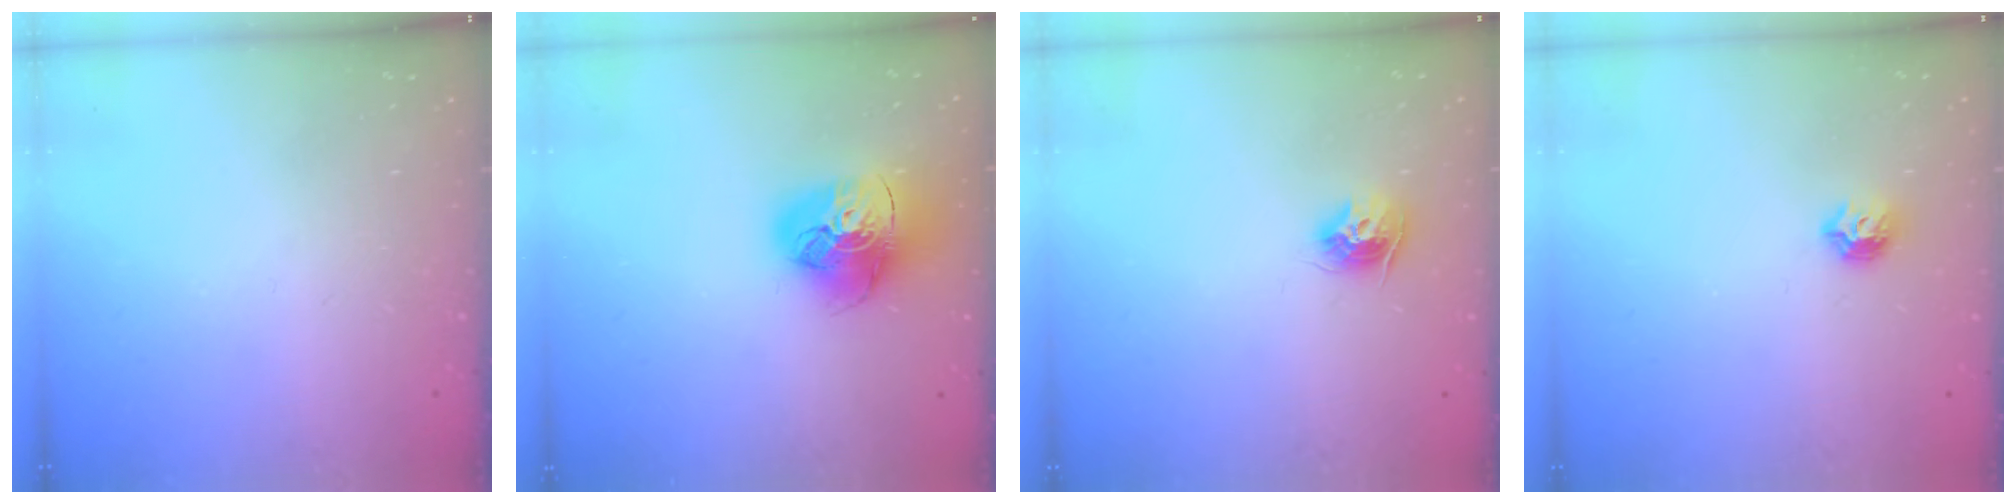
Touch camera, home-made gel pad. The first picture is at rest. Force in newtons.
{"total": 16.7, "press": 16.6, "slide": 1.8}
{"total": 9.6, "press": 9.6, "slide": 0.7}
{"total": 6.5, "press": 6.5, "slide": 0.9}